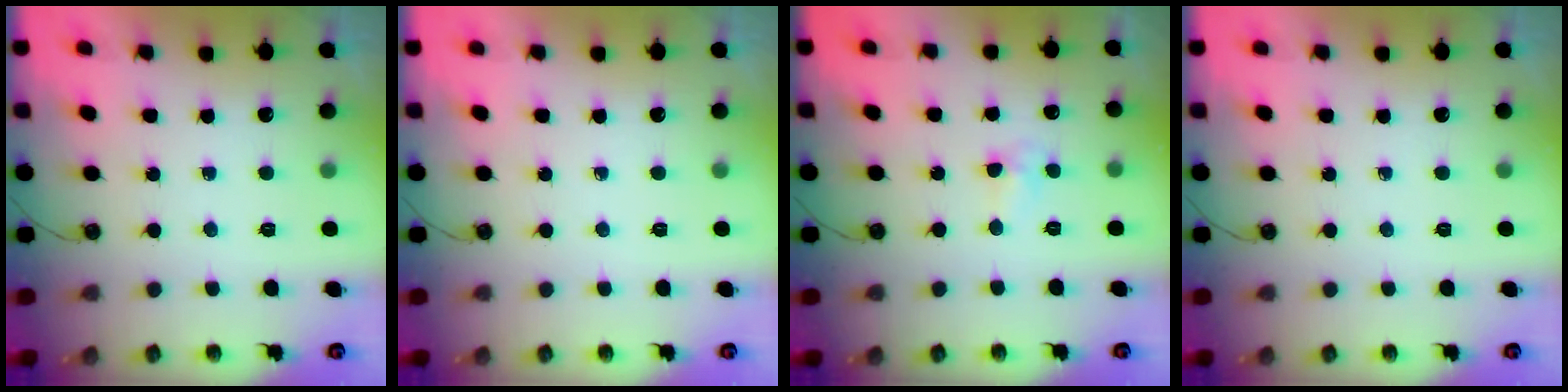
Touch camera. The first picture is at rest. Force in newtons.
{"total": 0.0}
{"total": 4.8, "press": 4.8, "slide": 0.6}
{"total": 0.0}